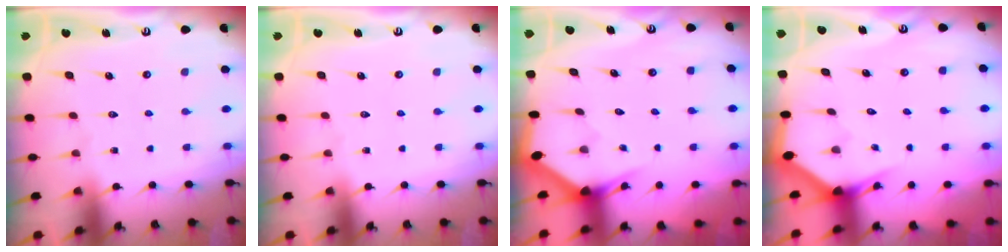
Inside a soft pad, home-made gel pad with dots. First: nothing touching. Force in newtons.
{"total": 0.0}
{"total": 2.9, "press": 2.9, "slide": 0.1}
{"total": 2.7, "press": 2.7, "slide": 0.1}